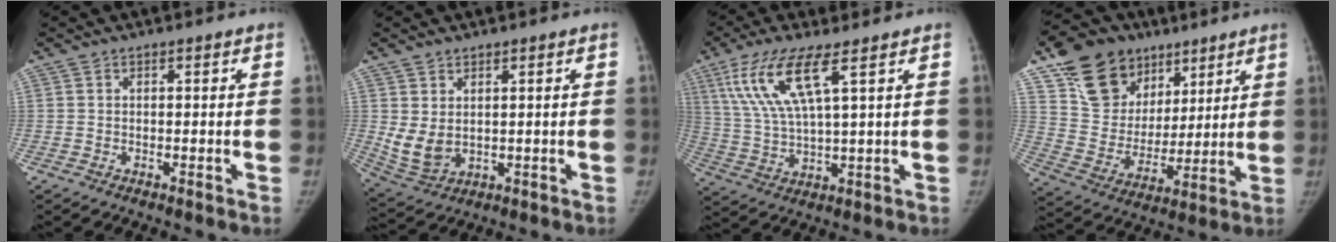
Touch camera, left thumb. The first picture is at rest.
{"total": 5.9, "force": [1.2, 3.9, 4.2], "torque": [-0.079, -0.016, 0.042]}
{"total": 11.9, "force": [5.7, 2.4, 10.2], "torque": [-0.228, -0.021, 0.117]}
{"total": 18.8, "force": [11.3, 13.4, 6.9], "torque": [-0.077, -0.034, 0.209]}